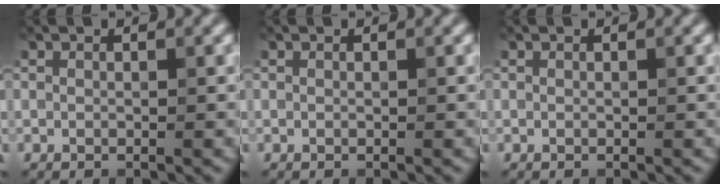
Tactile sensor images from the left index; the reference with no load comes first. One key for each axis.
{"total": 0.0}
{"total": 0.0}